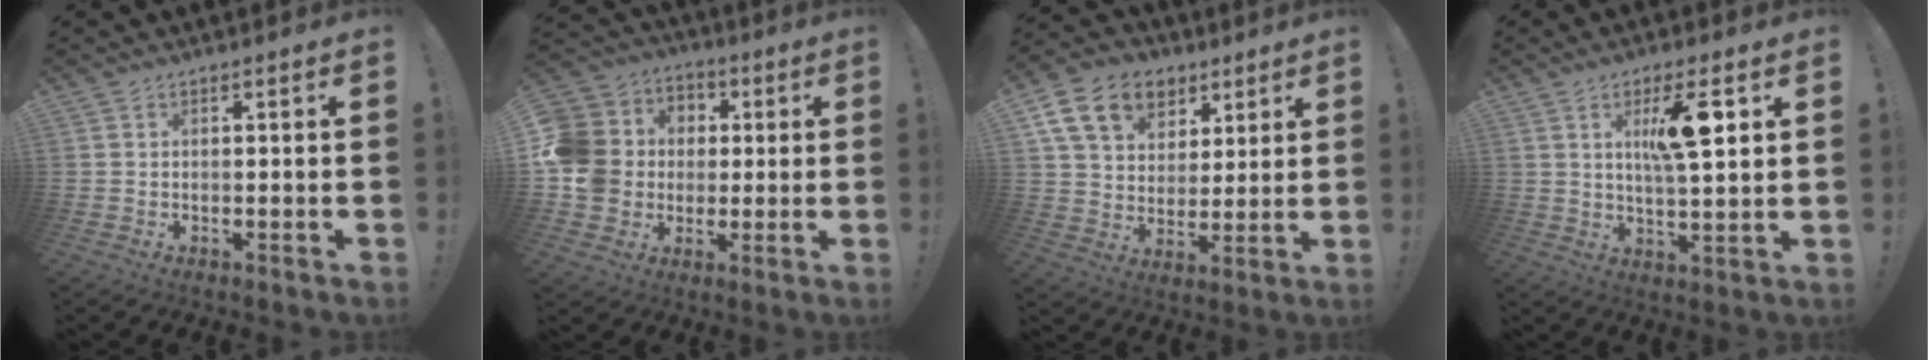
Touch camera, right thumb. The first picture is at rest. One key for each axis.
{"total": 14.5, "fx": 0.0, "fy": 13.3, "fz": 5.9, "tx": -0.106, "ty": 0.007, "tz": 0.015}
{"total": 17.0, "fx": 8.2, "fy": 12.2, "fz": 8.5, "tx": -0.126, "ty": -0.037, "tz": 0.158}
{"total": 11.8, "fx": 4.2, "fy": 2.5, "fz": 10.8, "tx": -0.163, "ty": -0.012, "tz": 0.060}